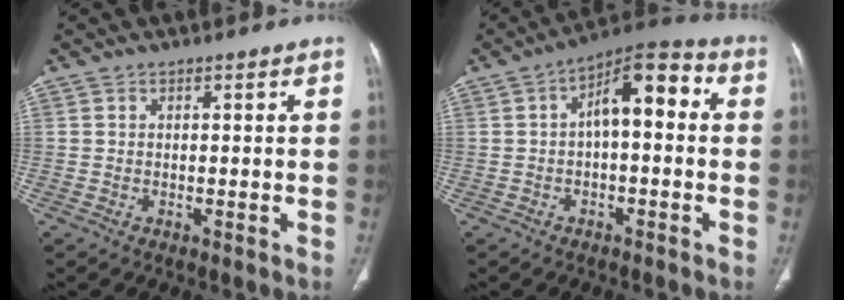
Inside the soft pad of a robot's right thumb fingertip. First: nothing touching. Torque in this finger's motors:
{"motor_torque": [1.07, 3.09, 1.45, -0.26, 0.11]}